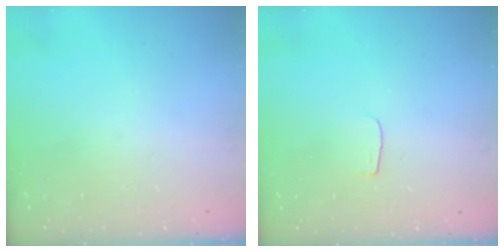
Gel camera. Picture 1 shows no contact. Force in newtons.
{"total": 3.0, "press": 3.0, "slide": 0.4}